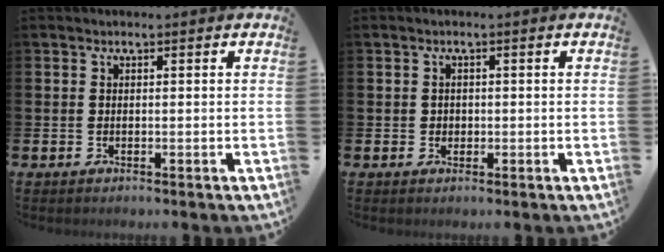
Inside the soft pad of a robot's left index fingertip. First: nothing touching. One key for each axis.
{"total": 1.0, "fx": 0.3, "fy": 1.0, "fz": 0.2, "tx": 0.008, "ty": 0.003, "tz": 0.000}